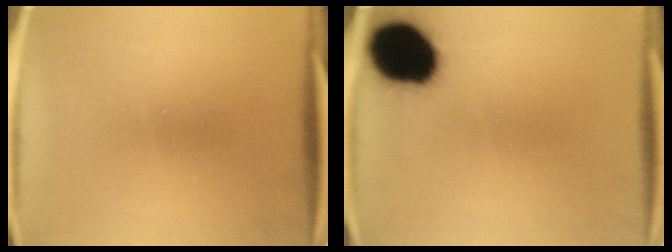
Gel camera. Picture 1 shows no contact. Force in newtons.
{"total": 17.4}